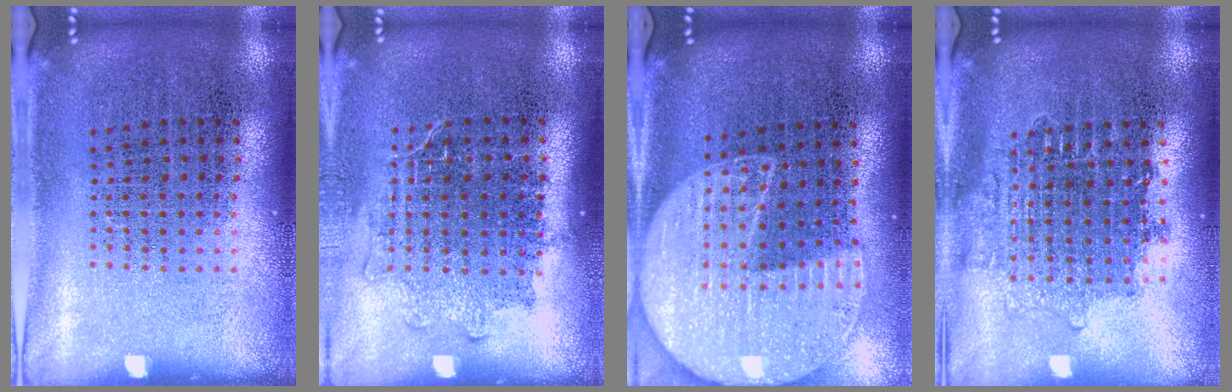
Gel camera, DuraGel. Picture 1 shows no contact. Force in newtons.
{"total": 1.2, "press": 1.1, "slide": 0.6}
{"total": 2.0, "press": 1.8, "slide": 0.9}
{"total": 1.6, "press": 1.3, "slide": 0.9}